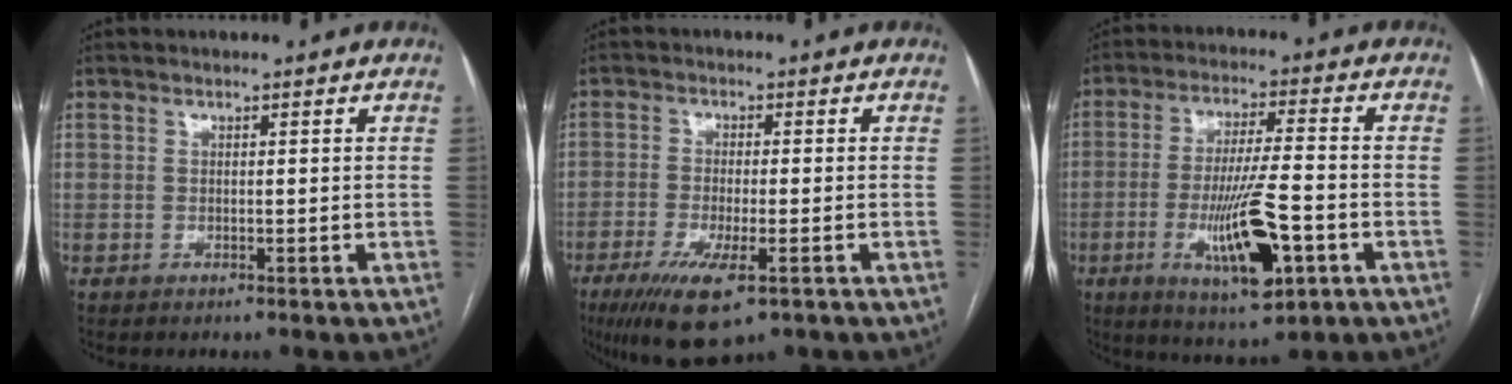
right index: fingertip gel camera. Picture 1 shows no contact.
{"total": 9.7, "force": [-5.5, 2.2, 7.7], "torque": [-0.139, -0.025, -0.088]}
{"total": 12.4, "force": [-4.2, 1.9, 11.5], "torque": [-0.213, -0.015, -0.064]}